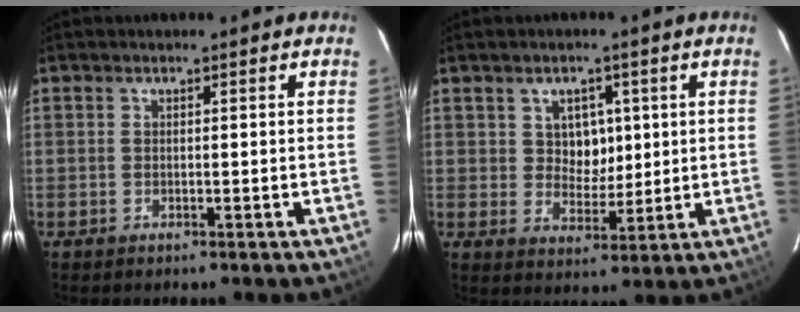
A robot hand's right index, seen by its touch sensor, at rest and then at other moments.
{"total": 5.6, "force": [1.6, 4.6, 2.8], "torque": [-0.040, 0.007, 0.034]}